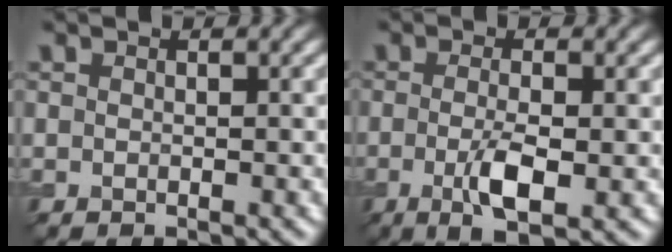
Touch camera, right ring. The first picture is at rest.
{"total": 4.2, "force": [-1.0, 1.1, 3.9], "torque": [-0.078, -0.009, -0.017]}